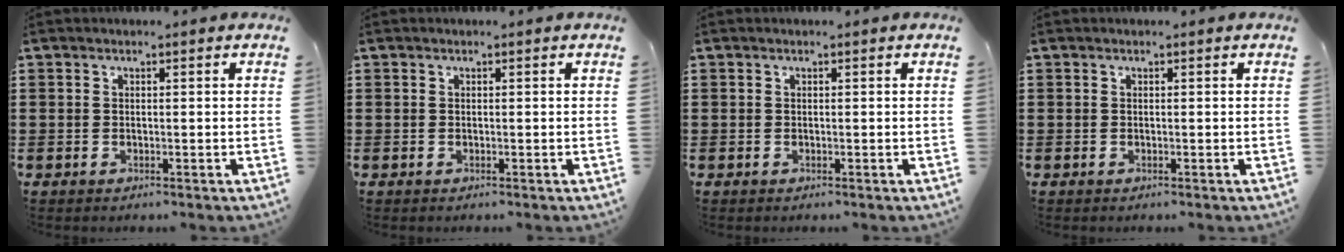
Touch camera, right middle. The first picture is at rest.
{"total": 0.0}
{"total": 0.0}
{"total": 0.0}